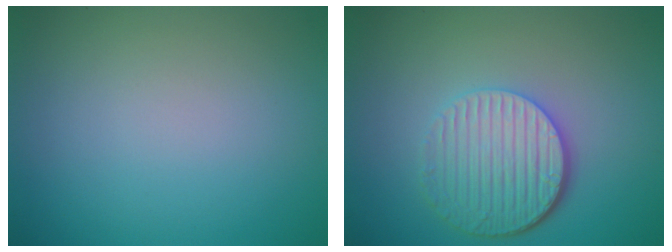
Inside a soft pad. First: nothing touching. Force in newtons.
{"total": 5.4, "press": 4.0, "slide": 3.6}